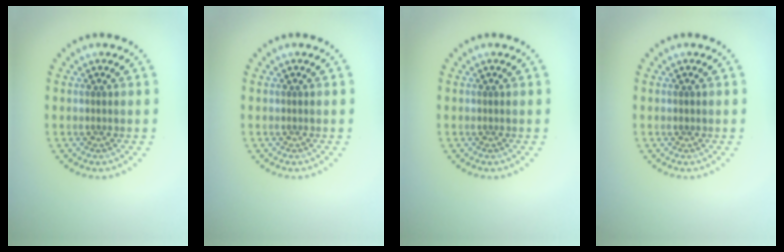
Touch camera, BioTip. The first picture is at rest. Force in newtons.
{"total": 0.0}
{"total": 0.0}
{"total": 0.5, "press": 0.5, "slide": 0.1}